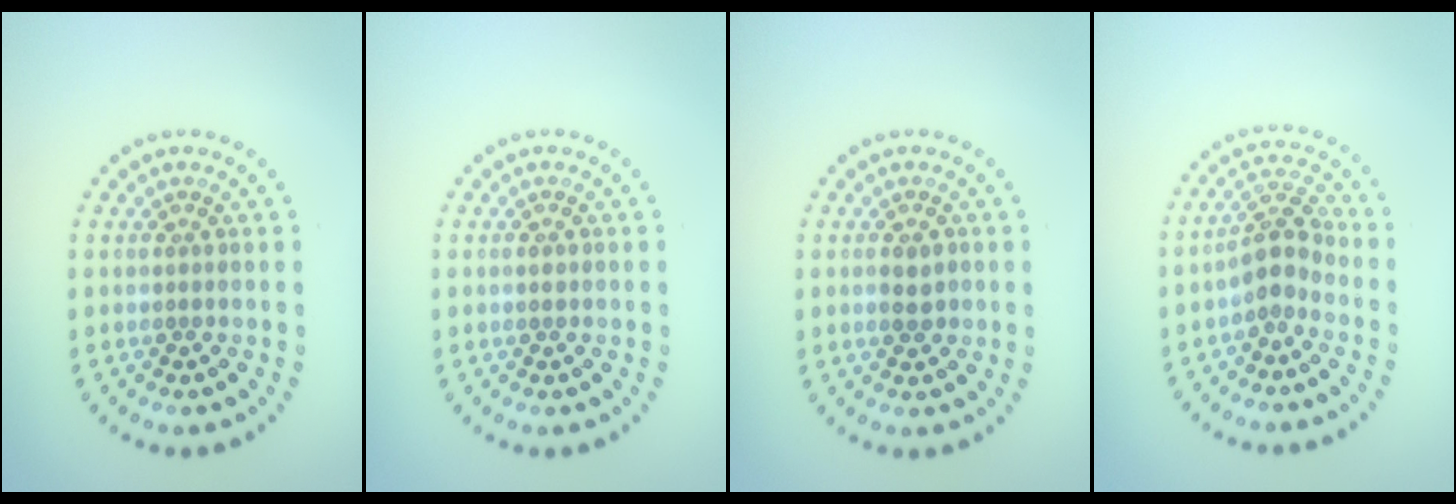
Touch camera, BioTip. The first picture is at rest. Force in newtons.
{"total": 0.7, "press": 0.7, "slide": 0.1}
{"total": 1.6, "press": 1.6, "slide": 0.1}
{"total": 2.8, "press": 2.5, "slide": 1.3}